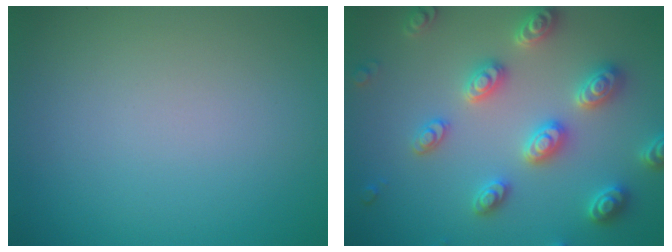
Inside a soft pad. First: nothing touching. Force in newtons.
{"total": 5.3, "press": 5.2, "slide": 1.2}